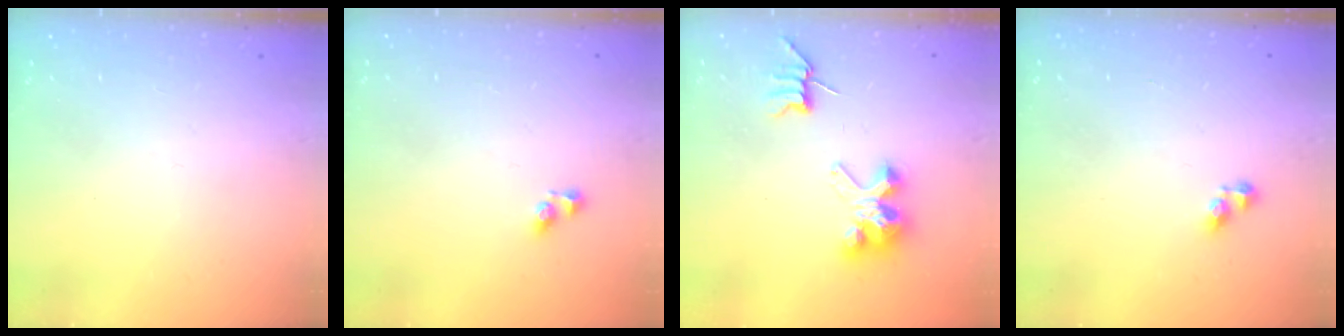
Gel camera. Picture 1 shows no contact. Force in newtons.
{"total": 4.0, "press": 4.0, "slide": 0.3}
{"total": 7.8, "press": 7.8, "slide": 0.5}
{"total": 4.1, "press": 4.0, "slide": 0.6}